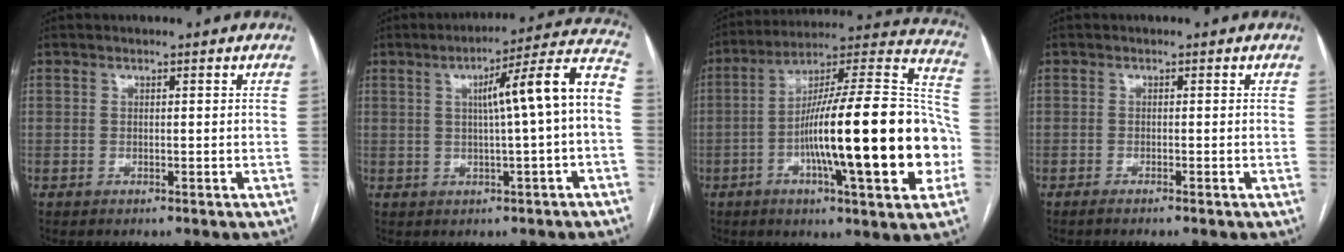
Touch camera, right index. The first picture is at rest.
{"total": 12.3, "force": [0.5, -0.5, 12.2], "torque": [-0.167, 0.029, 0.004]}
{"total": 27.3, "force": [-5.7, 3.0, 26.6], "torque": [-0.359, 0.010, -0.095]}
{"total": 1.6, "force": [-1.3, -0.3, 1.0], "torque": [-0.012, 0.001, -0.019]}